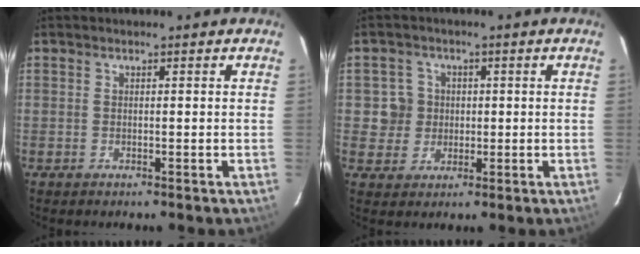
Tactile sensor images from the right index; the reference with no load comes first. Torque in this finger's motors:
{"motor_torque": [-0.06, 0.00, -0.01, -0.01]}